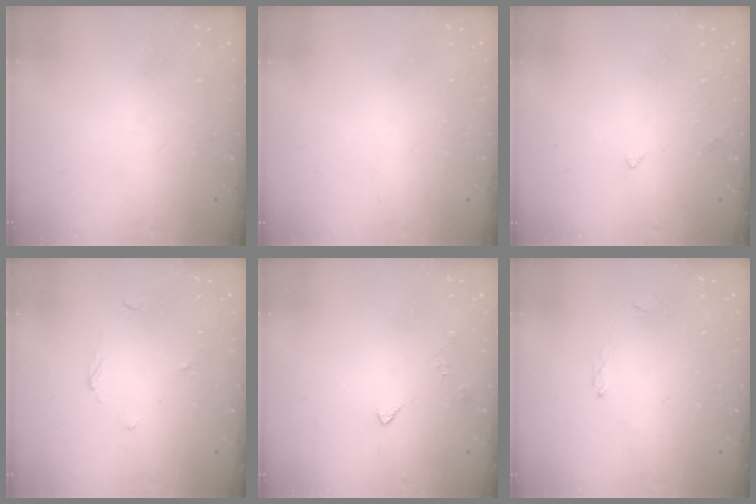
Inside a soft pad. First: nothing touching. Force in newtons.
{"total": 1.9, "press": 1.9, "slide": 0.1}
{"total": 2.8, "press": 2.8, "slide": 0.5}
{"total": 2.8, "press": 2.8, "slide": 0.2}
{"total": 2.6, "press": 2.6, "slide": 0.5}
{"total": 1.1, "press": 1.0, "slide": 0.5}